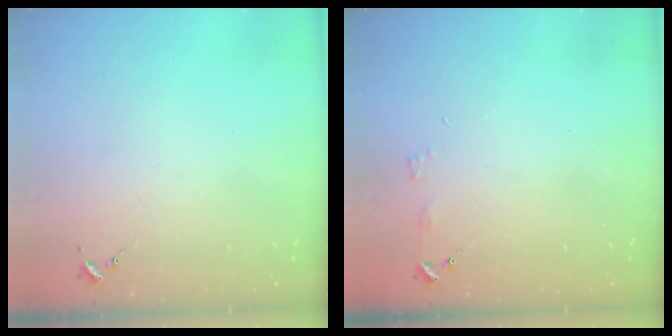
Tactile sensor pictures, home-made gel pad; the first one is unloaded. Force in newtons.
{"total": 3.1, "press": 3.1, "slide": 0.3}